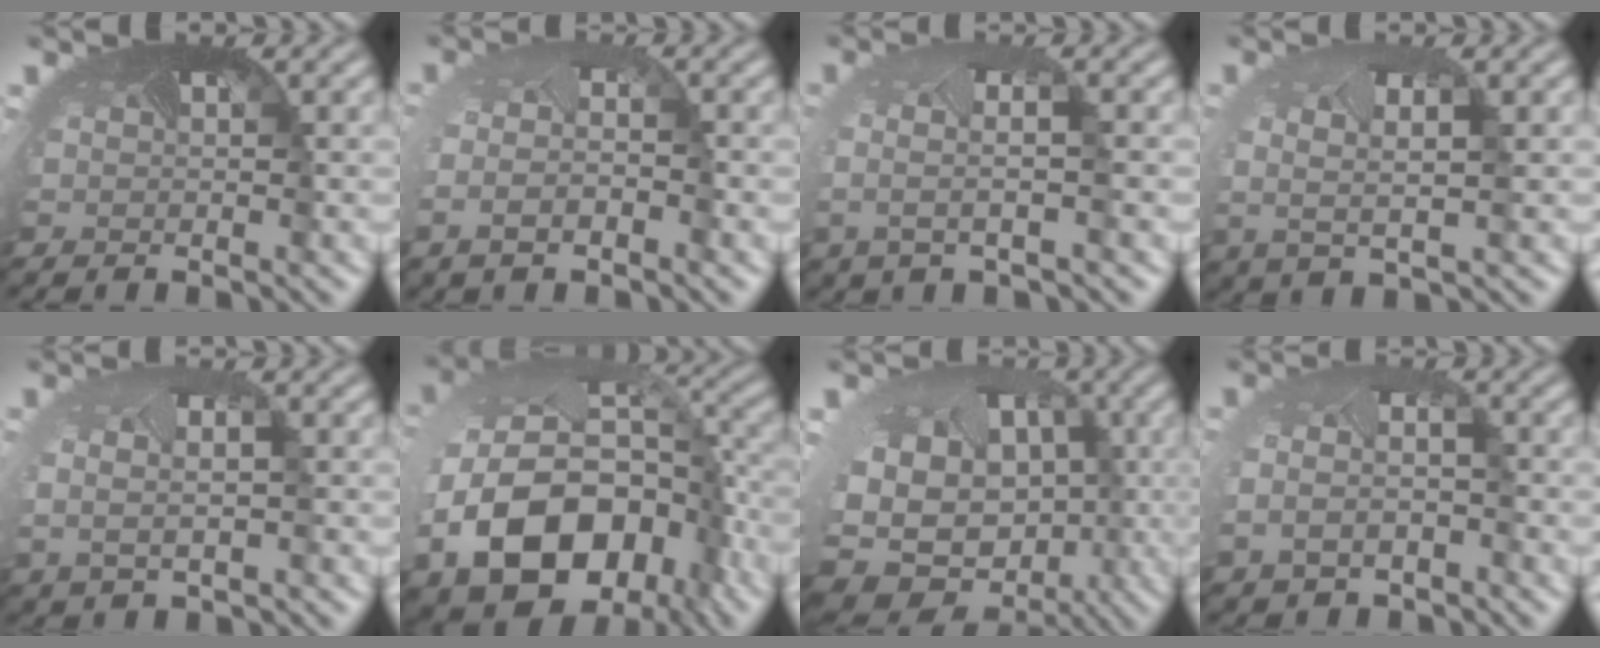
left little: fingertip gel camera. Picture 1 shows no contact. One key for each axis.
{"total": 3.4, "fx": -1.2, "fy": 1.5, "fz": 2.8, "tx": -0.061, "ty": -0.014, "tz": -0.021}
{"total": 2.5, "fx": -0.2, "fy": 0.3, "fz": 2.4, "tx": -0.055, "ty": -0.001, "tz": -0.009}
{"total": 3.0, "fx": 0.1, "fy": 1.2, "fz": 2.7, "tx": -0.074, "ty": -0.007, "tz": -0.001}
{"total": 3.5, "fx": -0.1, "fy": 2.3, "fz": 2.7, "tx": -0.054, "ty": -0.005, "tz": 0.015}
{"total": 15.0, "fx": -5.5, "fy": 10.3, "fz": 9.4, "tx": -0.205, "ty": -0.047, "tz": -0.075}
{"total": 16.2, "fx": -2.1, "fy": 12.9, "fz": 9.5, "tx": -0.201, "ty": -0.035, "tz": -0.023}
{"total": 4.7, "fx": -1.4, "fy": 3.1, "fz": 3.2, "tx": -0.082, "ty": -0.029, "tz": -0.017}